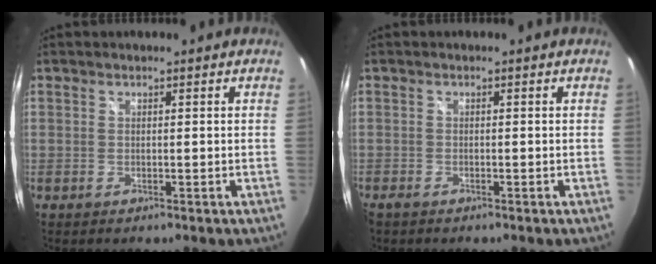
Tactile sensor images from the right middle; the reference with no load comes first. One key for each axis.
{"total": 1.2, "fx": -1.0, "fy": 0.5, "fz": 0.3, "tx": -0.009, "ty": -0.005, "tz": -0.022}